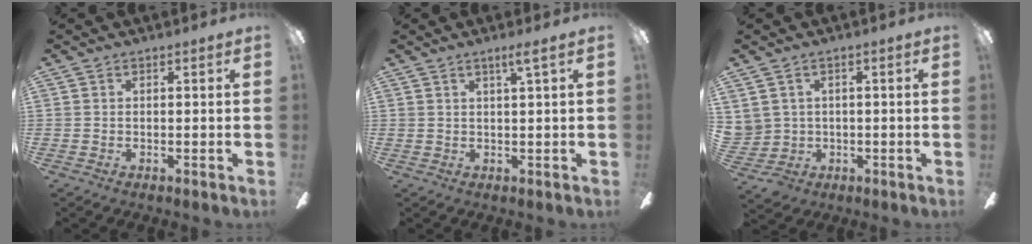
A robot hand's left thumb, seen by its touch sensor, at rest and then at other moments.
{"total": 2.7, "force": [1.7, -0.4, 2.1], "torque": [-0.043, -0.004, 0.030]}
{"total": 4.5, "force": [1.6, 4.2, -0.4], "torque": [-0.014, -0.011, 0.035]}